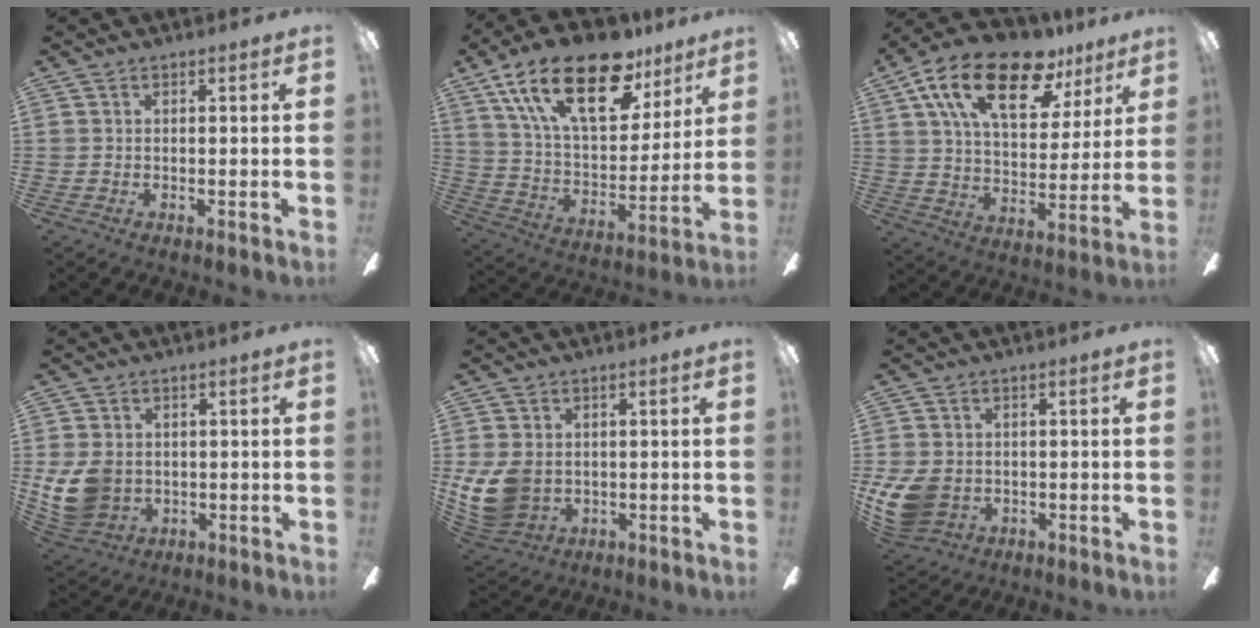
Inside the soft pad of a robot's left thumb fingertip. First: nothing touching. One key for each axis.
{"total": 25.3, "fx": 14.7, "fy": 11.9, "fz": 16.7, "tx": -0.288, "ty": -0.071, "tz": 0.254}
{"total": 22.1, "fx": 13.1, "fy": 10.8, "fz": 14.2, "tx": -0.239, "ty": -0.056, "tz": 0.224}
{"total": 10.2, "fx": -0.6, "fy": 8.5, "fz": 5.6, "tx": -0.124, "ty": 0.011, "tz": -0.006}
{"total": 10.9, "fx": -0.9, "fy": 8.7, "fz": 6.5, "tx": -0.151, "ty": 0.004, "tz": -0.015}
{"total": 9.6, "fx": -1.7, "fy": 7.7, "fz": 5.6, "tx": -0.122, "ty": 0.007, "tz": -0.028}